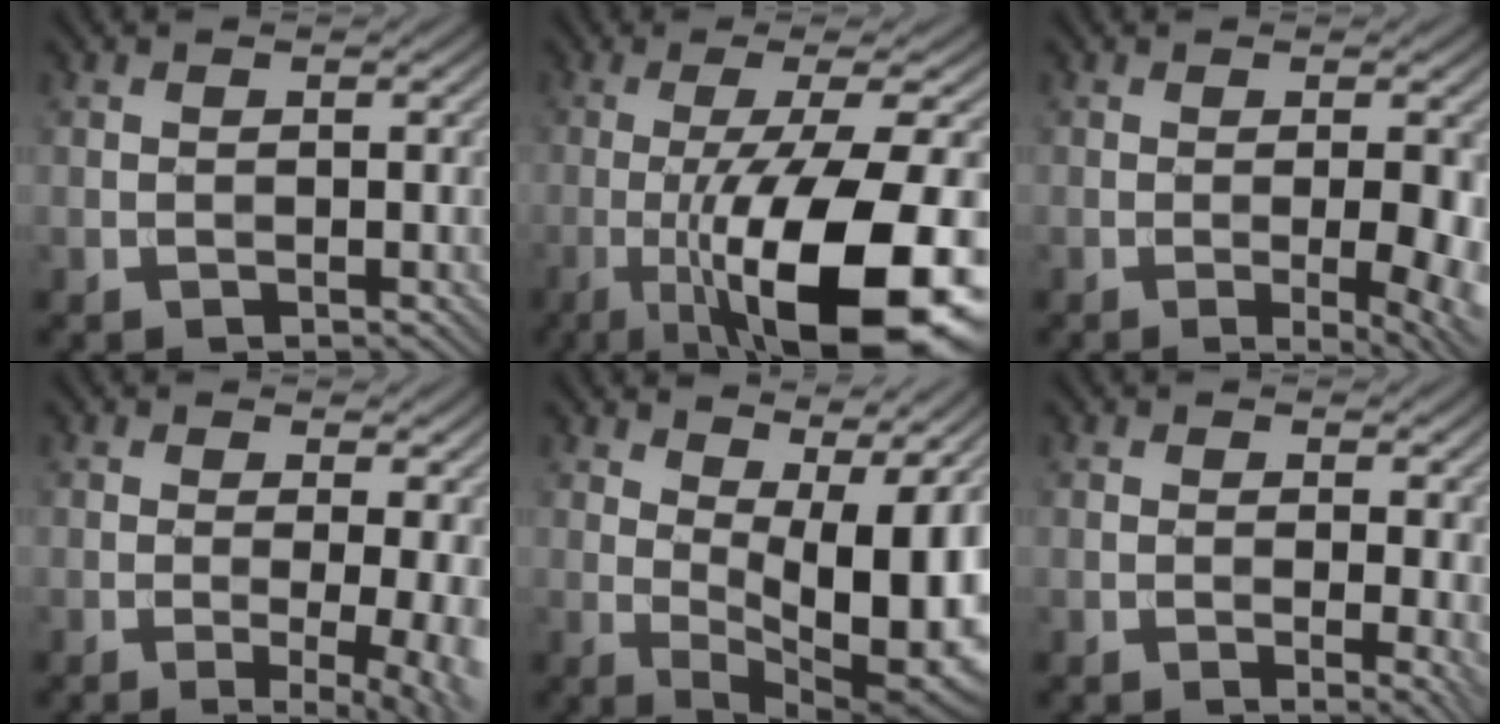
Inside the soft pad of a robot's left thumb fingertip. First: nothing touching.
{"total": 17.1, "force": [-5.5, 4.0, 15.8], "torque": [-0.233, 0.002, -0.088]}
{"total": 6.1, "force": [-0.9, 1.5, 5.9], "torque": [-0.085, -0.008, -0.007]}
{"total": 8.4, "force": [-0.8, 2.8, 7.9], "torque": [-0.075, 0.005, -0.007]}
{"total": 13.1, "force": [3.3, 5.5, 11.4], "torque": [-0.152, 0.019, 0.053]}
{"total": 3.7, "force": [0.3, 1.1, 3.5], "torque": [-0.052, -0.003, 0.003]}